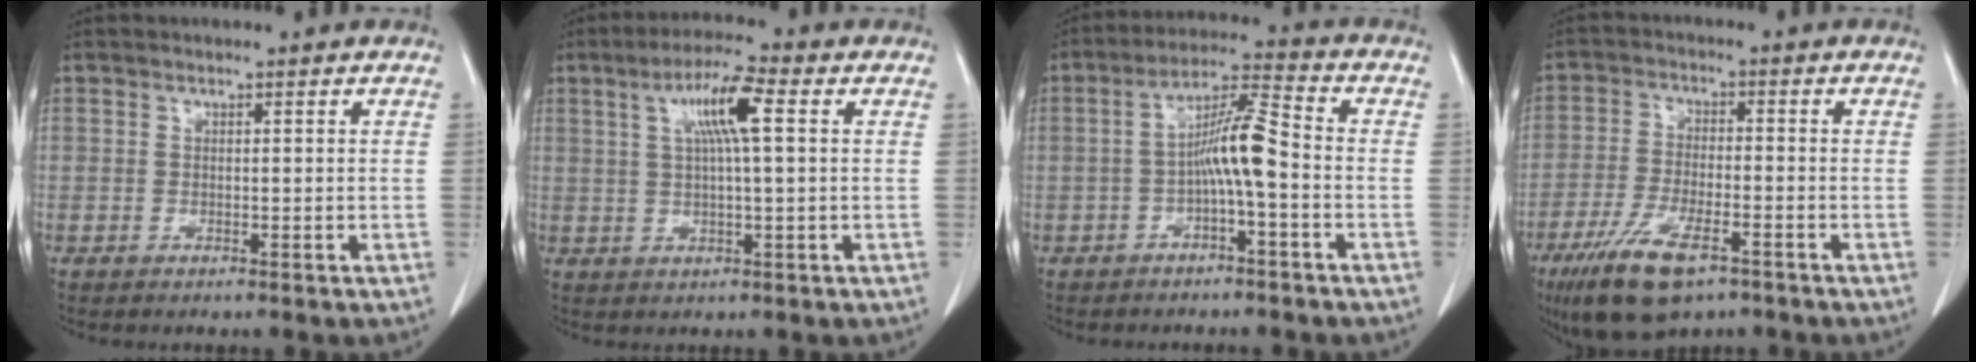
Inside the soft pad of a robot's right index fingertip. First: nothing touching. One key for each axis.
{"total": 7.4, "fx": 2.2, "fy": 0.7, "fz": 7.1, "tx": -0.130, "ty": 0.013, "tz": 0.038}
{"total": 7.7, "fx": -1.8, "fy": 0.6, "fz": 7.5, "tx": -0.138, "ty": 0.023, "tz": -0.035}
{"total": 11.2, "fx": -7.0, "fy": 3.5, "fz": 8.0, "tx": -0.154, "ty": -0.020, "tz": -0.119}